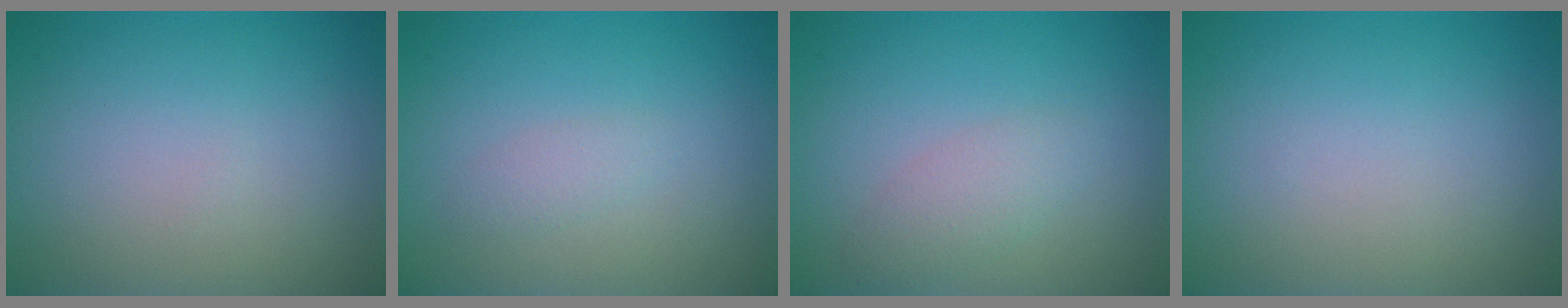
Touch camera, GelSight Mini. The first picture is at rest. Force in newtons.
{"total": 1.1, "press": 1.1, "slide": 0.0}
{"total": 2.2, "press": 2.2, "slide": 0.1}
{"total": 0.0}